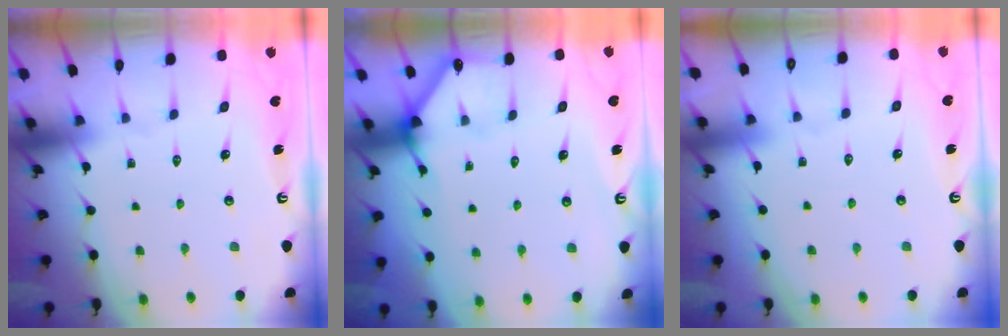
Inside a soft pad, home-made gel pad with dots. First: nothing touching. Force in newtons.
{"total": 2.4, "press": 2.4, "slide": 0.2}
{"total": 2.1, "press": 2.1, "slide": 0.2}